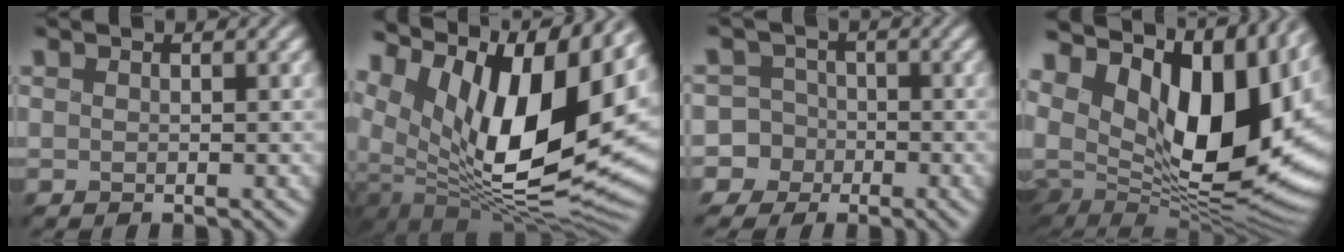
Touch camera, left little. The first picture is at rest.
{"total": 16.3, "force": [5.3, 9.1, 12.4], "torque": [-0.228, 0.017, 0.090]}
{"total": 8.1, "force": [-3.2, 7.3, 1.2], "torque": [-0.009, 0.007, -0.096]}
{"total": 18.1, "force": [2.3, 11.3, 13.9], "torque": [-0.238, 0.008, 0.041]}